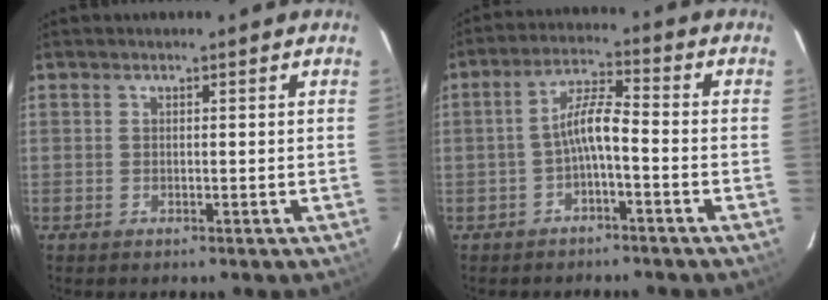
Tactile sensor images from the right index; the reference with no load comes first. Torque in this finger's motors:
{"motor_torque": [1.03, -0.20, 0.55, 0.13]}